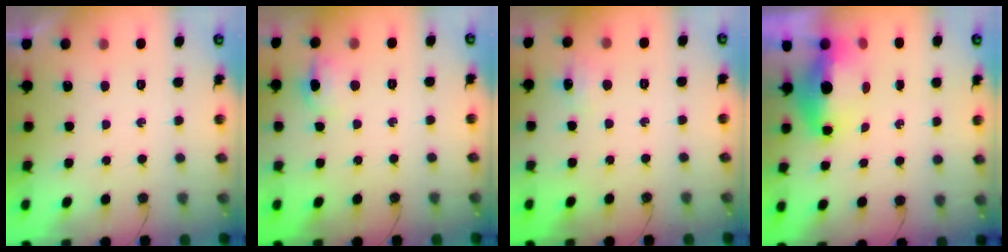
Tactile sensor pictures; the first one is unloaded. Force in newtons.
{"total": 5.3, "press": 5.1, "slide": 1.5}
{"total": 5.5, "press": 5.5, "slide": 0.6}
{"total": 6.5, "press": 6.3, "slide": 1.4}